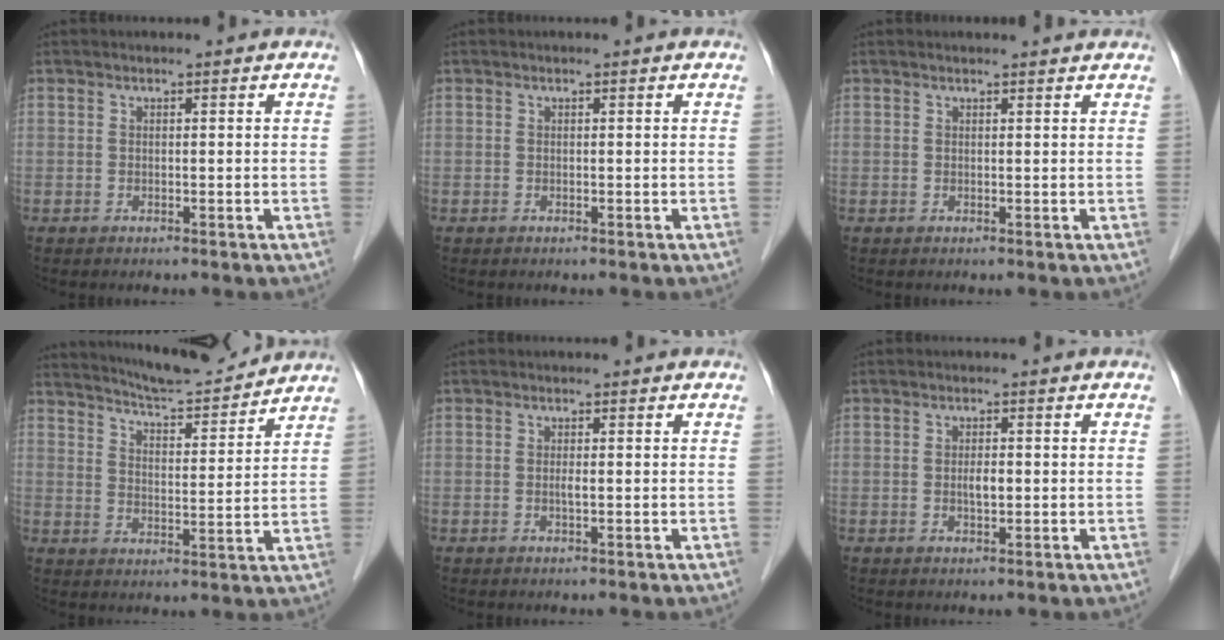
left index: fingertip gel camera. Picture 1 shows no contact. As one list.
[{"total": 0.0}, {"total": 2.9, "force": [2.8, 0.2, 0.6], "torque": [-0.010, 0.012, 0.029]}, {"total": 11.9, "force": [11.4, 0.4, 3.4], "torque": [-0.061, 0.004, 0.172]}, {"total": 0.7, "force": [-0.1, 0.1, 0.7], "torque": [-0.016, -0.001, -0.002]}, {"total": 1.8, "force": [-0.1, 0.6, 1.7], "torque": [-0.033, 0.001, -0.002]}]